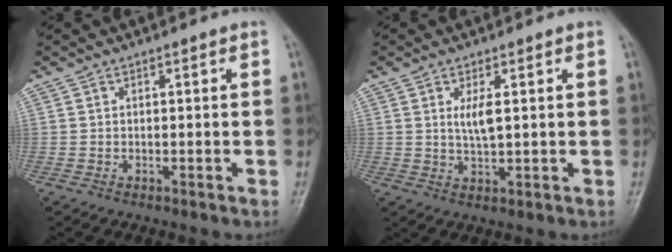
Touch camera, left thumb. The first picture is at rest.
{"total": 3.7, "force": [1.1, 1.1, 3.4], "torque": [-0.063, -0.012, 0.022]}